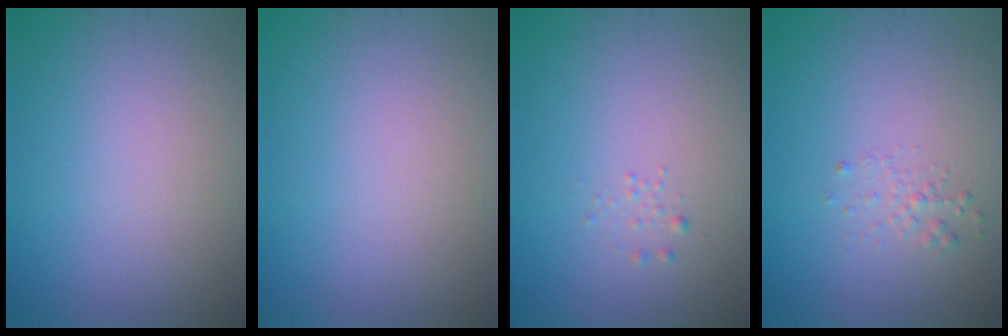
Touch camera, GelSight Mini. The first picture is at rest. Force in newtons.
{"total": 0.0}
{"total": 0.6, "press": 0.6, "slide": 0.0}
{"total": 1.0, "press": 1.0, "slide": 0.1}